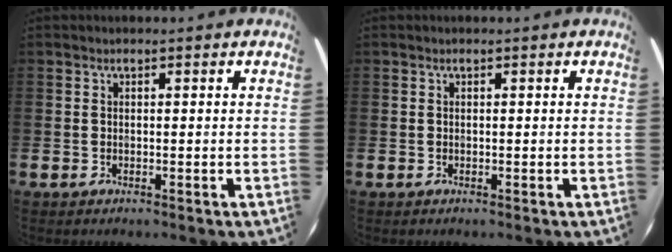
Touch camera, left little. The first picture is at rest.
{"total": 0.0}